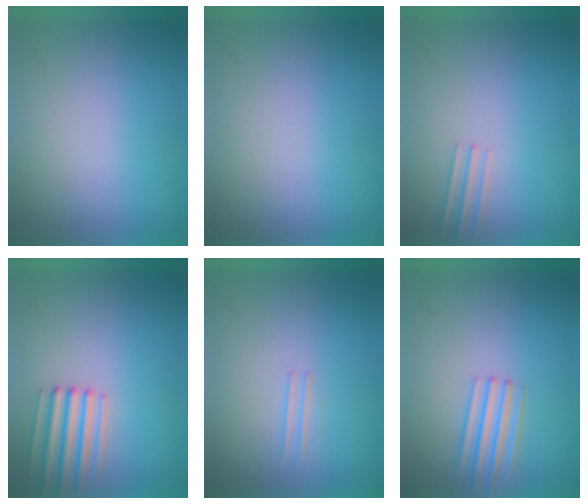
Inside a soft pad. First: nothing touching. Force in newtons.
{"total": 0.0}
{"total": 1.0}
{"total": 2.8}
{"total": 1.2}
{"total": 2.1}